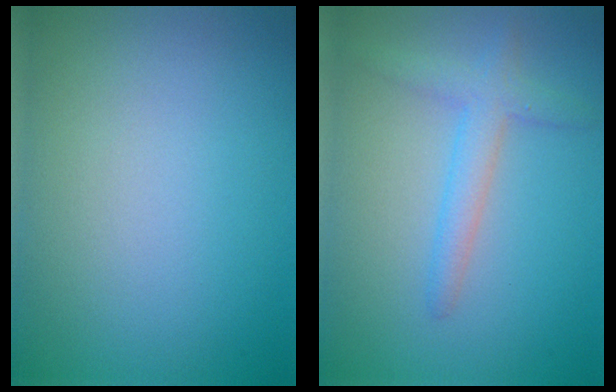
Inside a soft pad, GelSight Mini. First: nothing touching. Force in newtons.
{"total": 2.7, "press": 2.6, "slide": 0.1}